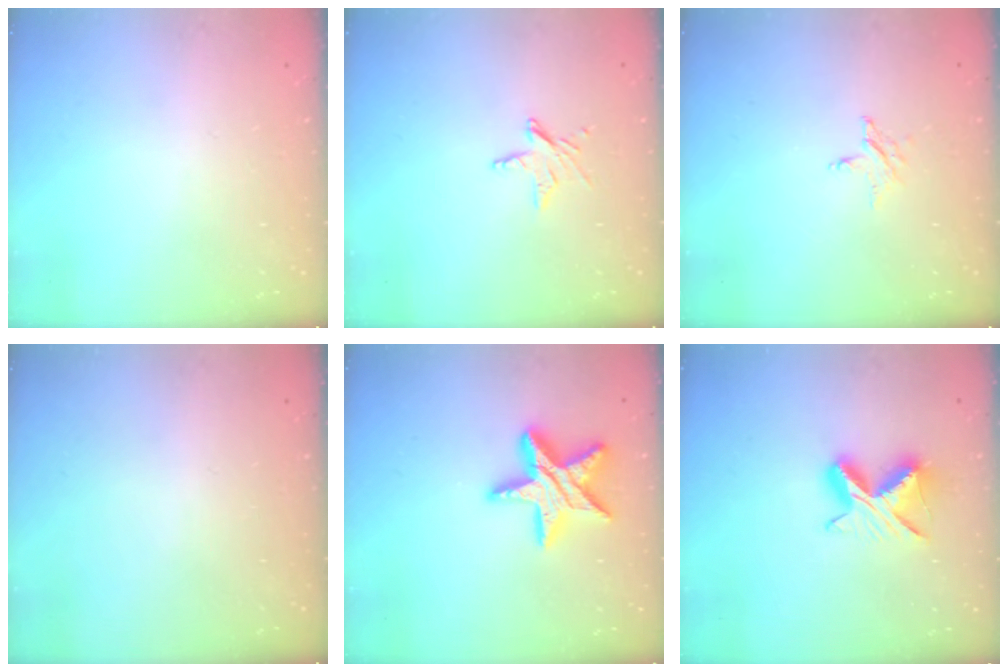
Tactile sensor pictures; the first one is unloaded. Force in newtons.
{"total": 5.1, "press": 5.1, "slide": 0.5}
{"total": 3.1, "press": 3.1, "slide": 0.3}
{"total": 0.0}
{"total": 15.5, "press": 15.5, "slide": 0.7}
{"total": 9.0, "press": 9.0, "slide": 0.9}